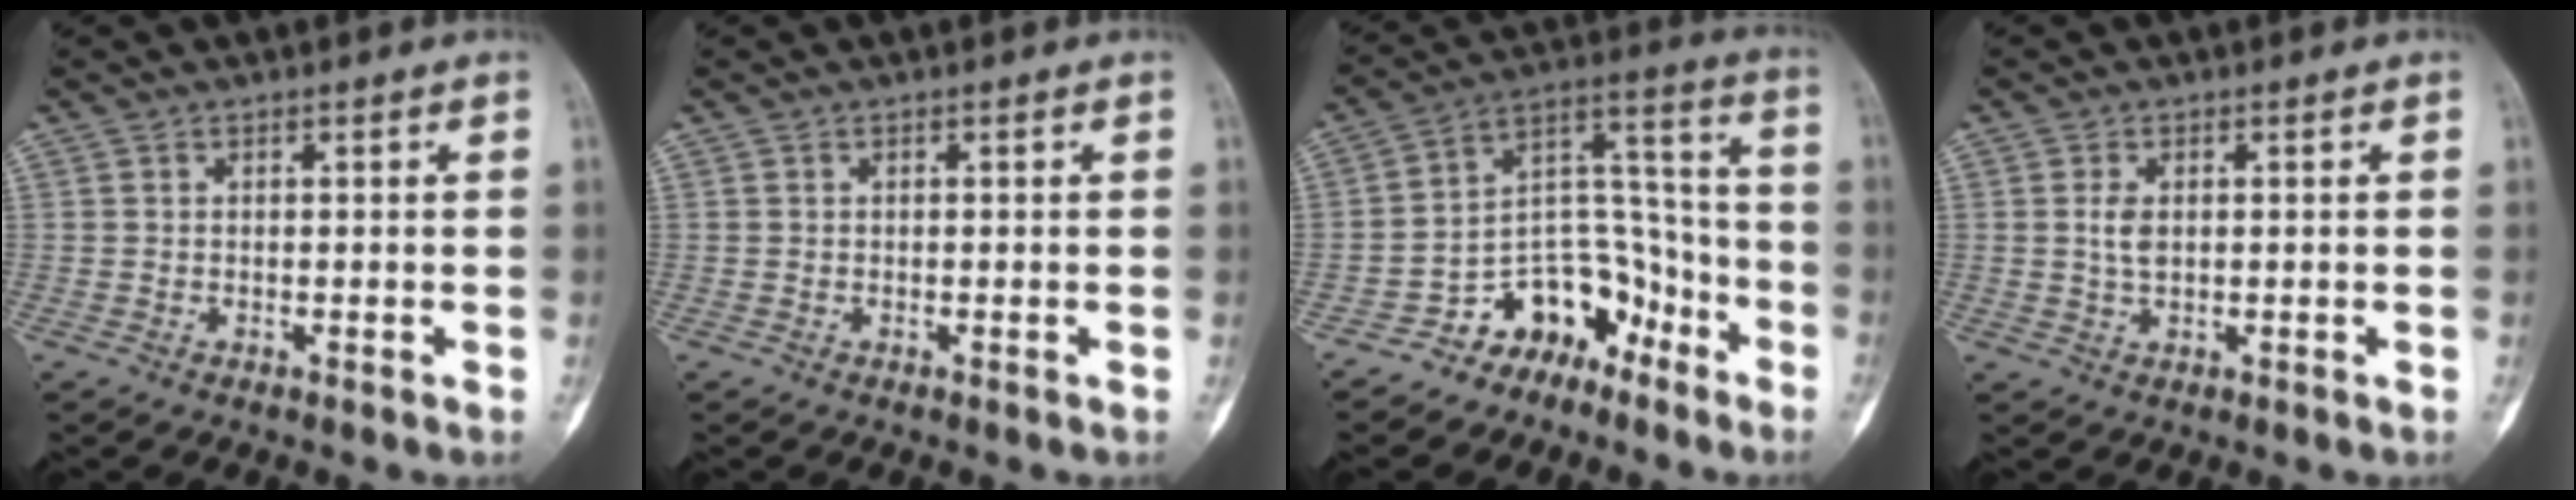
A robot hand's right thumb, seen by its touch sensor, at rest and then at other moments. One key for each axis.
{"total": 0.0}
{"total": 13.2, "fx": -8.6, "fy": 8.6, "fz": 5.1, "tx": -0.037, "ty": 0.122, "tz": -0.151}
{"total": 2.6, "fx": 0.3, "fy": 1.5, "fz": 2.1, "tx": -0.040, "ty": -0.001, "tz": 0.005}